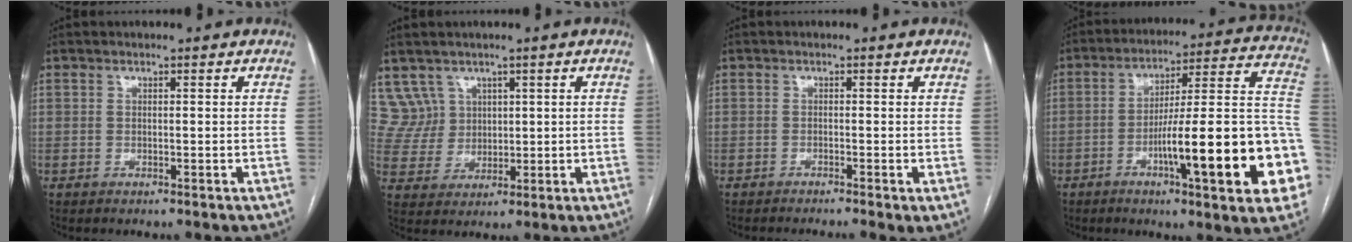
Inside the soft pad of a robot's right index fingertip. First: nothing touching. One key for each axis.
{"total": 5.8, "fx": 3.3, "fy": 4.7, "fz": -0.4, "tx": 0.009, "ty": 0.016, "tz": 0.075}
{"total": 3.7, "fx": -2.5, "fy": 0.3, "fz": 2.7, "tx": -0.033, "ty": -0.009, "tz": -0.038}
{"total": 23.5, "fx": -7.3, "fy": 2.1, "fz": 22.2, "tx": -0.232, "ty": 0.015, "tz": -0.103}